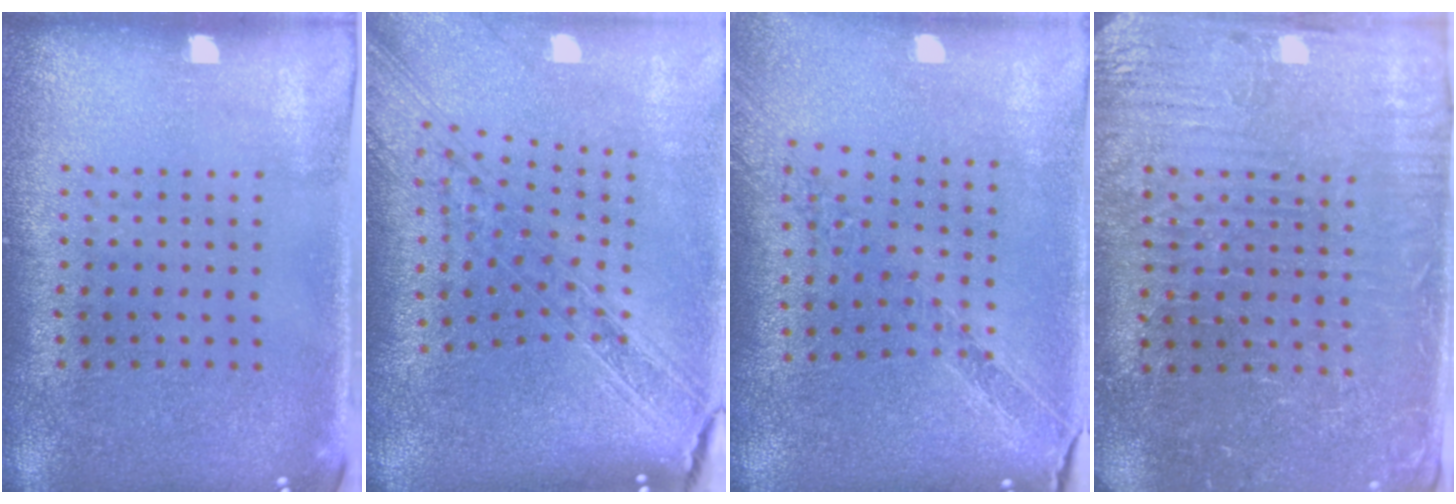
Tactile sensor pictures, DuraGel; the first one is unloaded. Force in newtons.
{"total": 2.3, "press": 1.9, "slide": 1.3}
{"total": 1.1, "press": 1.0, "slide": 0.0}
{"total": 3.5, "press": 3.5, "slide": 0.6}